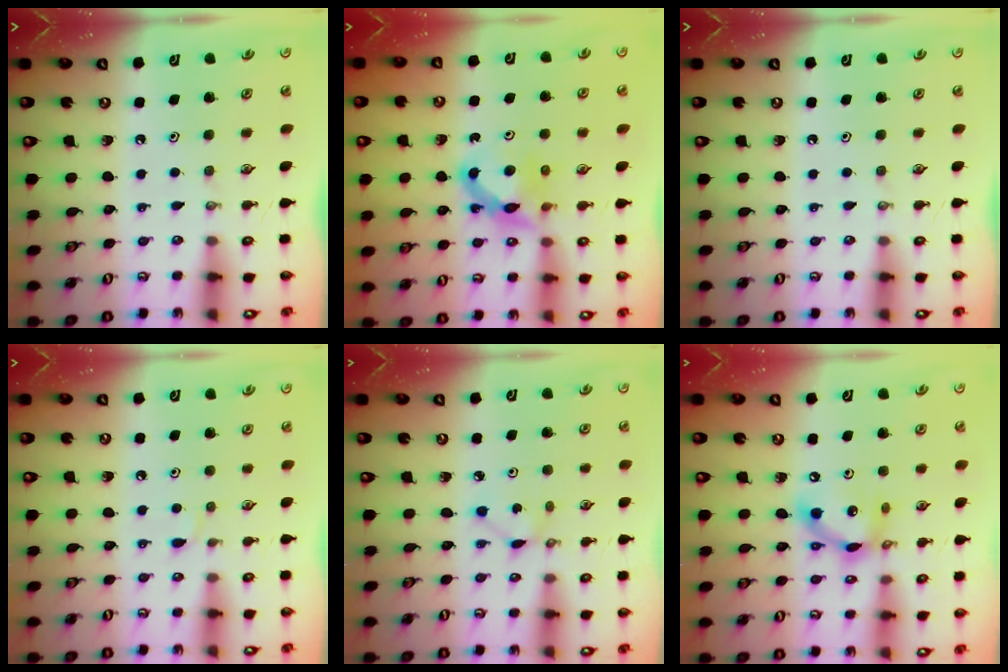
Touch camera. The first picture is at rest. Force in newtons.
{"total": 7.4, "press": 7.4, "slide": 0.5}
{"total": 0.0}
{"total": 3.2, "press": 3.2, "slide": 0.4}
{"total": 1.7, "press": 1.7, "slide": 0.3}
{"total": 12.3, "press": 12.3, "slide": 0.7}